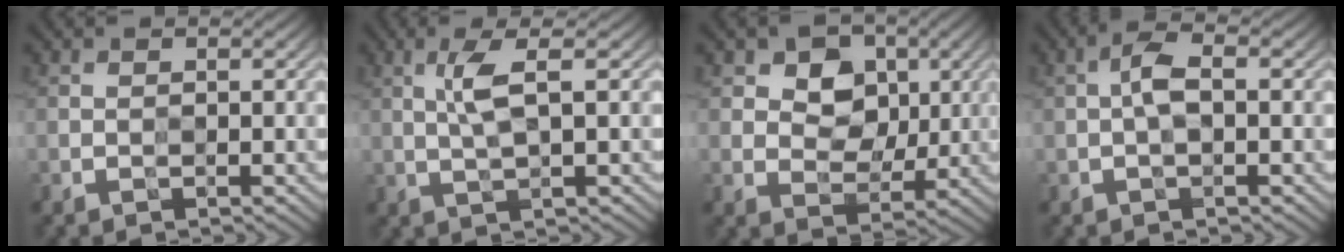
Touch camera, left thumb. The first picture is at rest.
{"total": 3.7, "force": [1.3, 0.4, 3.4], "torque": [-0.079, 0.007, 0.024]}
{"total": 6.3, "force": [2.7, 4.6, 3.3], "torque": [-0.067, -0.008, 0.046]}
{"total": 2.8, "force": [0.1, 1.0, 2.6], "torque": [-0.057, 0.010, -0.006]}